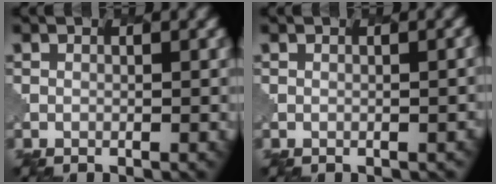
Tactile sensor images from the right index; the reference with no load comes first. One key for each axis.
{"total": 0.6, "fx": 0.0, "fy": 0.3, "fz": 0.5, "tx": 0.003, "ty": 0.004, "tz": 0.001}